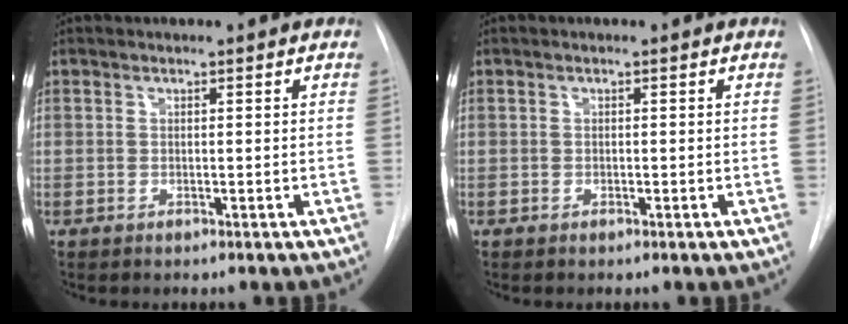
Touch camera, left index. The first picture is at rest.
{"total": 0.0}